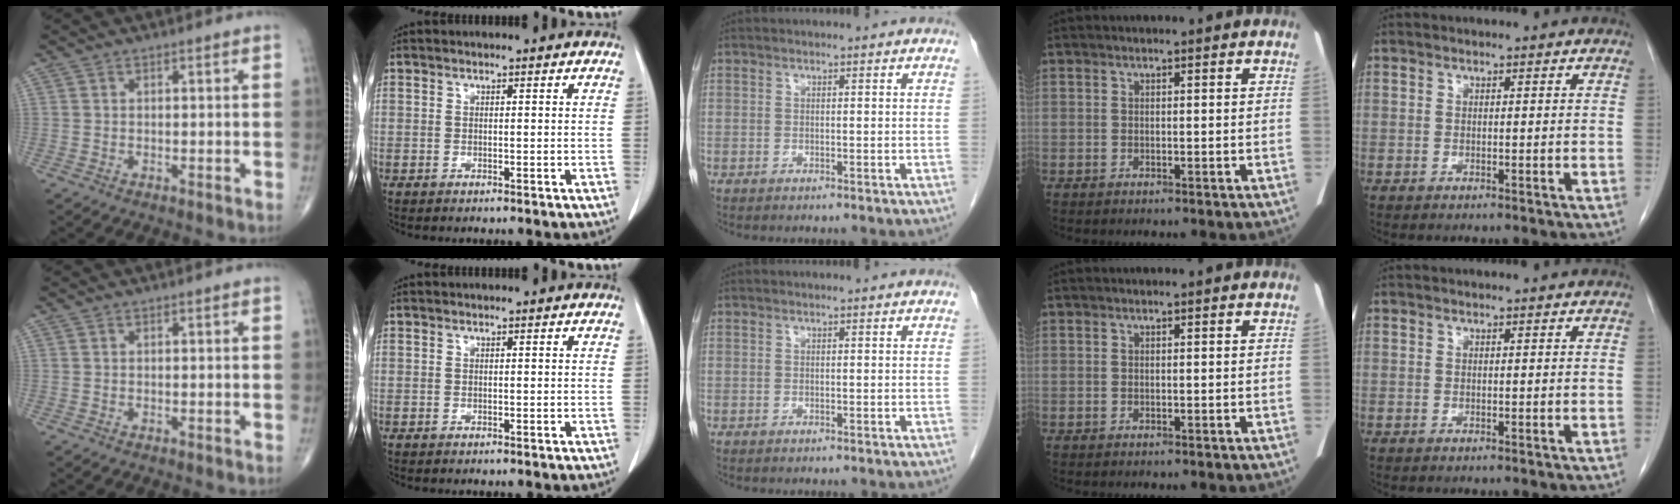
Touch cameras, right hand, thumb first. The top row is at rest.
{}